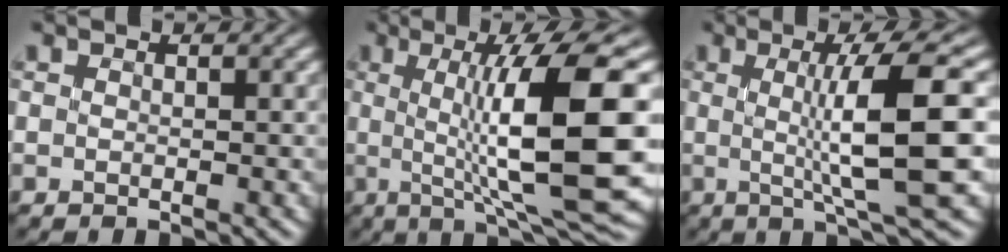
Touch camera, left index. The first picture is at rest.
{"total": 12.5, "force": [0.4, 2.4, 12.3], "torque": [-0.176, 0.005, 0.012]}
{"total": 8.4, "force": [0.2, 1.2, 8.3], "torque": [-0.118, 0.000, 0.009]}